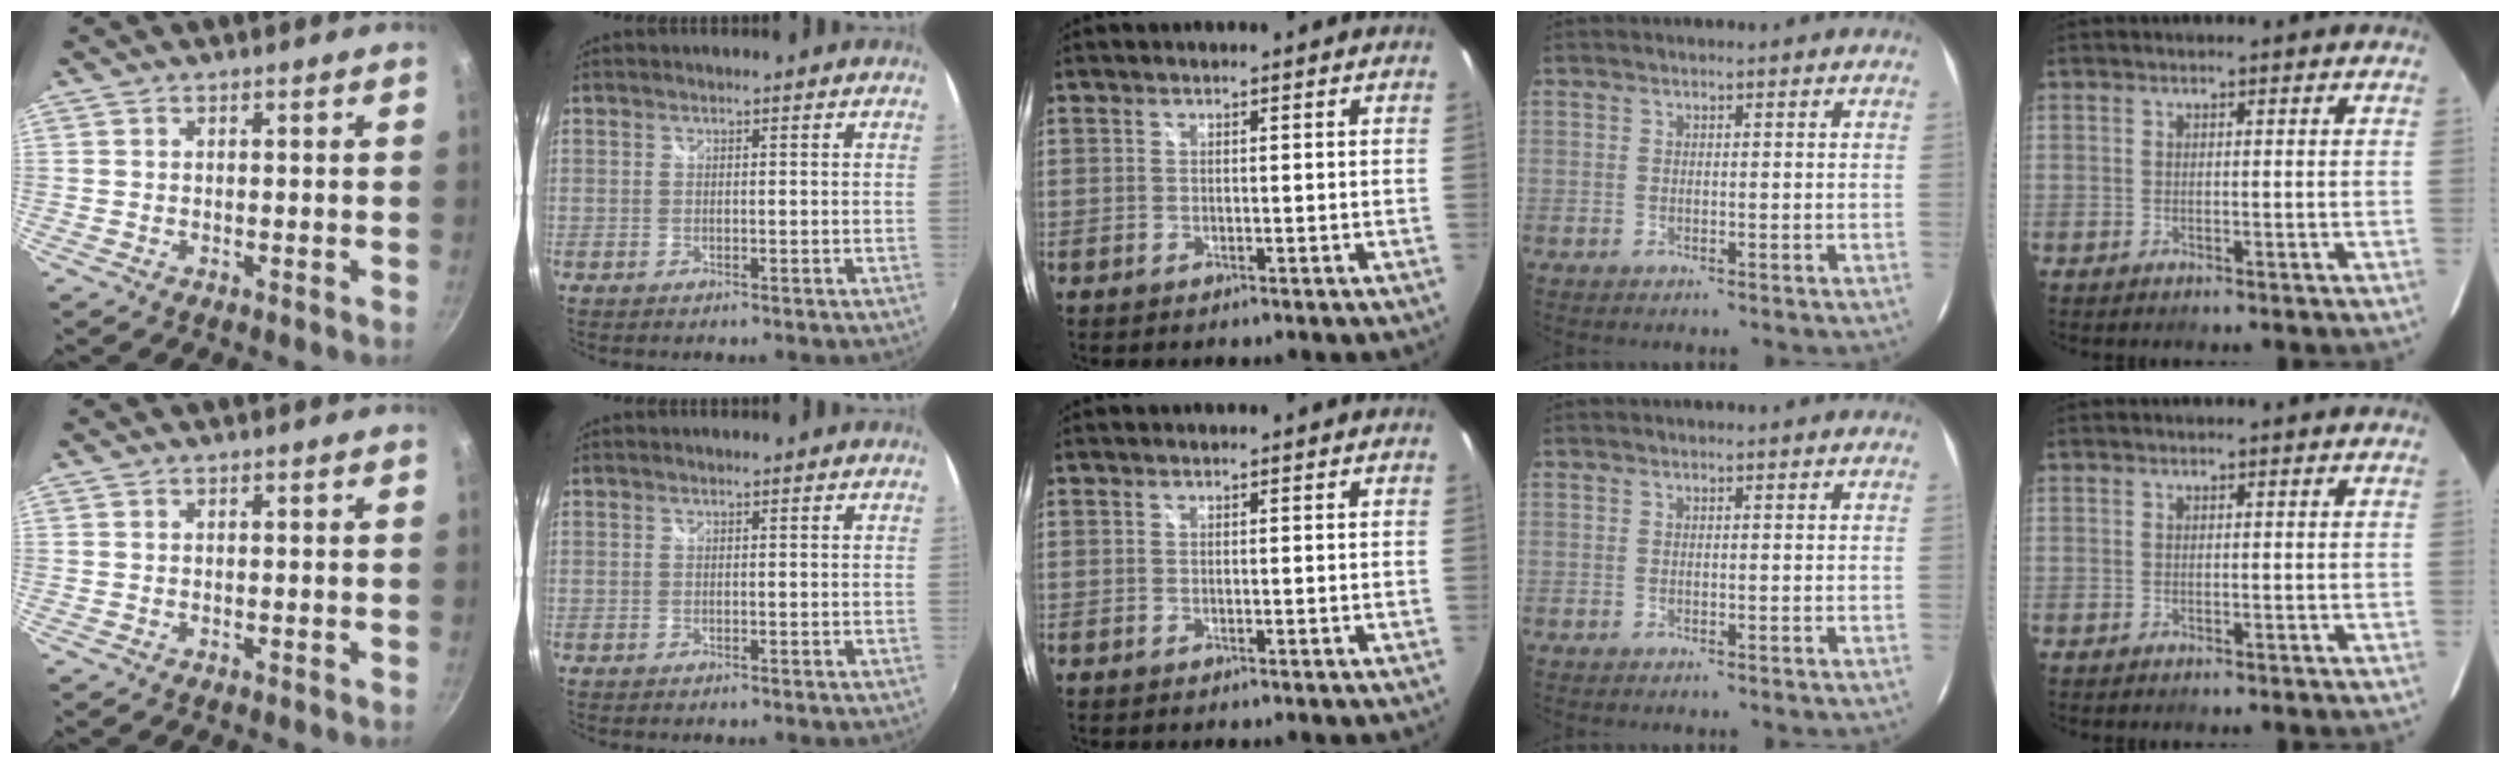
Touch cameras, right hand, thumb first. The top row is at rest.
{}